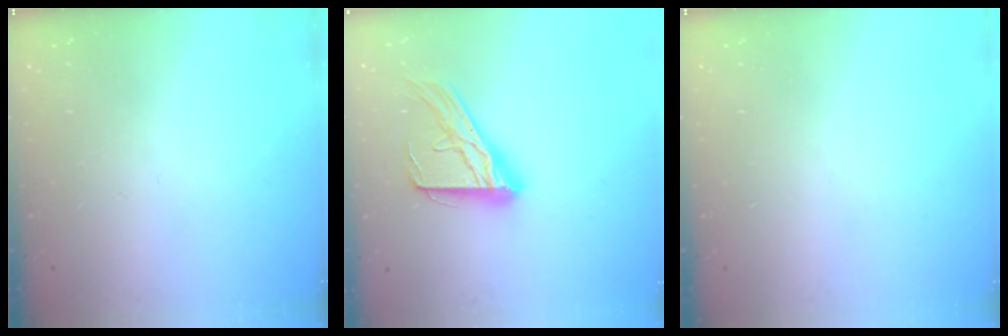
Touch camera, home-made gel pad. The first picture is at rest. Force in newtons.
{"total": 16.5, "press": 16.4, "slide": 1.5}
{"total": 0.0}